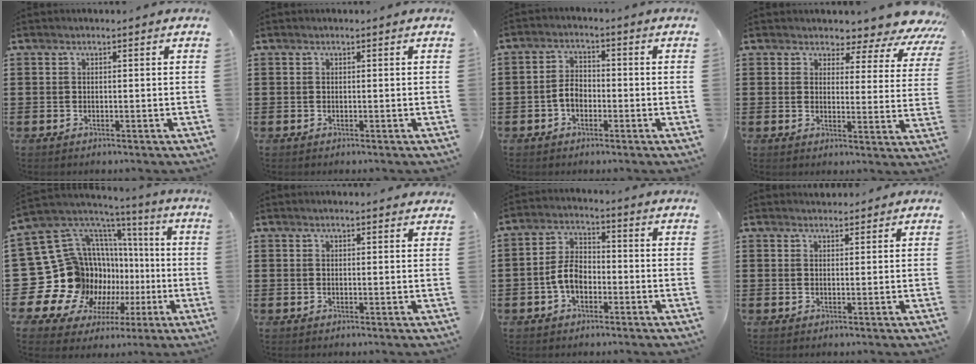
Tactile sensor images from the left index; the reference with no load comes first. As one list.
[{"total": 0.0}, {"total": 3.4, "force": [-1.3, 2.2, 2.4], "torque": [-0.060, 0.002, -0.030]}, {"total": 3.5, "force": [3.0, 1.5, 1.0], "torque": [-0.025, -0.023, 0.043]}, {"total": 20.3, "force": [-2.0, 17.8, 9.5], "torque": [-0.234, -0.060, 0.027]}, {"total": 0.8, "force": [0.7, 0.2, 0.3], "torque": [-0.006, 0.002, 0.013]}, {"total": 5.5, "force": [-1.8, 3.3, 3.9], "torque": [-0.098, 0.003, -0.043]}, {"total": 1.6, "force": [1.4, 0.7, -0.1], "torque": [0.006, 0.001, 0.028]}]